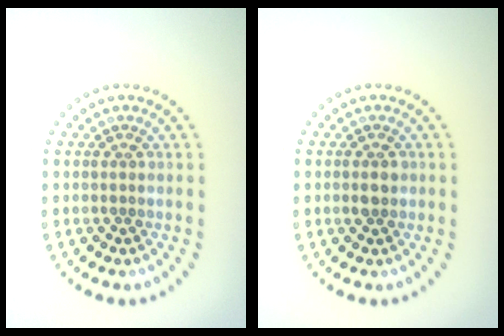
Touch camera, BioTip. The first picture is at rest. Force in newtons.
{"total": 1.0, "press": 0.9, "slide": 0.2}